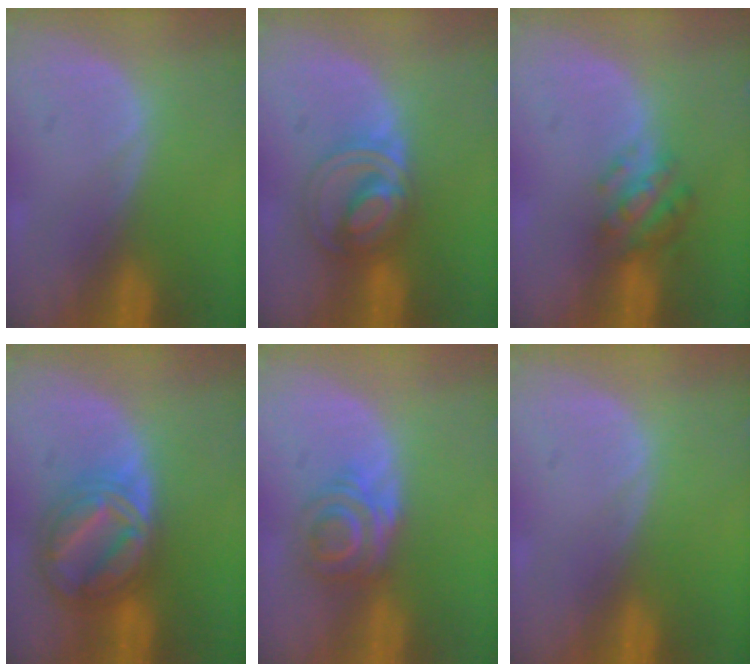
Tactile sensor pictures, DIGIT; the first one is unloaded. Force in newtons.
{"total": 6.3, "press": 6.3, "slide": 0.1}
{"total": 4.7, "press": 4.6, "slide": 1.0}
{"total": 9.1, "press": 9.1, "slide": 0.6}
{"total": 6.2, "press": 5.2, "slide": 3.3}
{"total": 0.0}